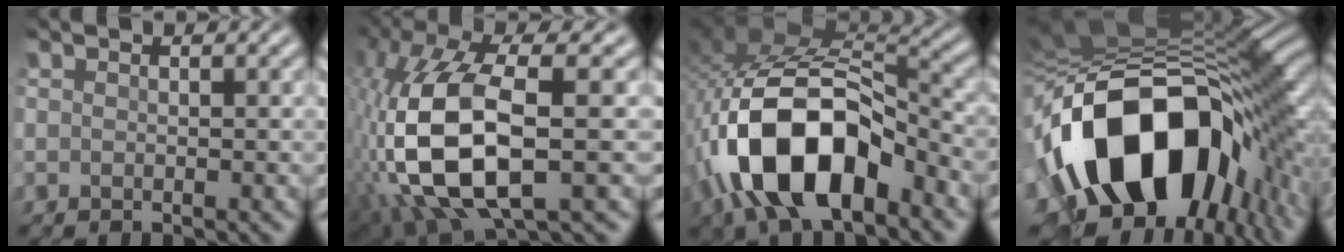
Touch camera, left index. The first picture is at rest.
{"total": 12.4, "force": [-1.3, 5.1, 11.3], "torque": [-0.261, 0.007, -0.027]}
{"total": 13.1, "force": [-5.4, 6.6, 9.9], "torque": [-0.190, 0.005, -0.097]}
{"total": 17.7, "force": [-5.0, 10.7, 13.1], "torque": [-0.235, -0.018, -0.071]}